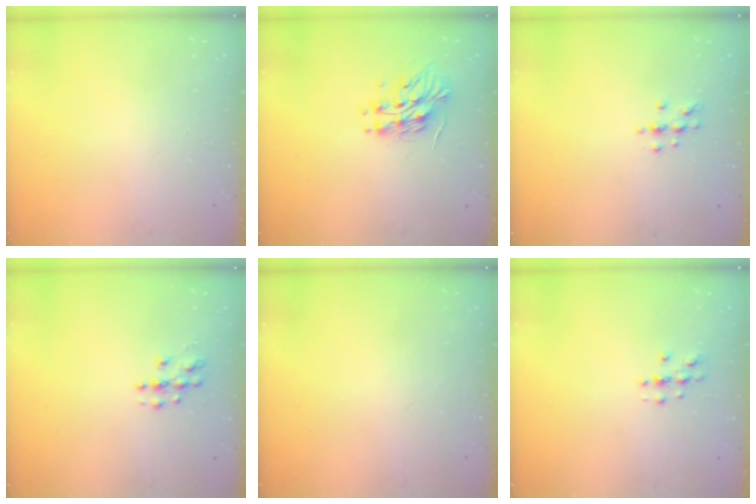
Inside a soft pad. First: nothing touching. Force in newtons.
{"total": 12.2, "press": 12.1, "slide": 1.2}
{"total": 6.3, "press": 6.2, "slide": 0.7}
{"total": 6.1, "press": 6.1, "slide": 0.3}
{"total": 0.0}
{"total": 2.7, "press": 2.7, "slide": 0.3}